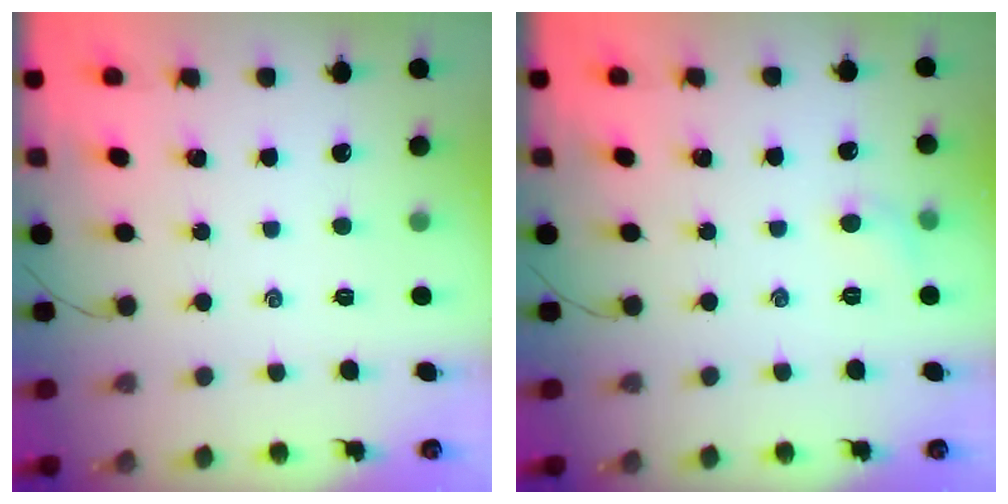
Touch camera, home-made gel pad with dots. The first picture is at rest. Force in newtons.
{"total": 4.2, "press": 4.0, "slide": 1.3}